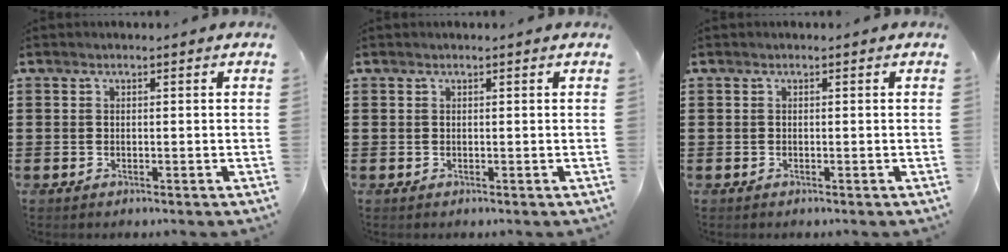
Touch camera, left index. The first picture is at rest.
{"total": 0.0}
{"total": 0.0}